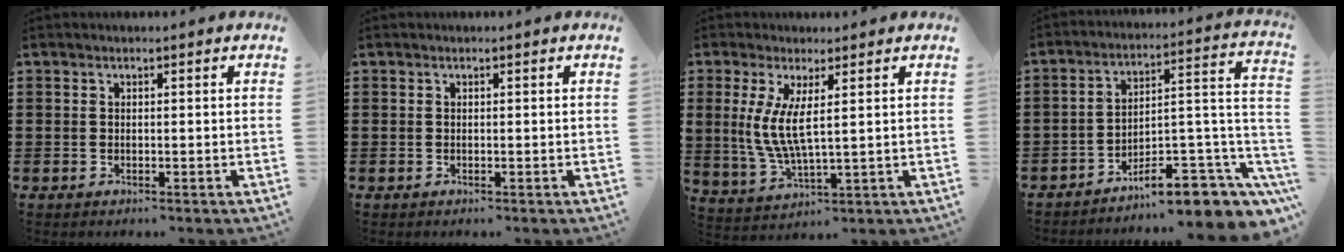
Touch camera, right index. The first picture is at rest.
{"total": 0.0}
{"total": 6.4, "force": [1.5, 1.9, 5.9], "torque": [-0.142, -0.009, 0.021]}
{"total": 8.8, "force": [-6.9, 2.6, 4.9], "torque": [-0.063, 0.014, -0.129]}